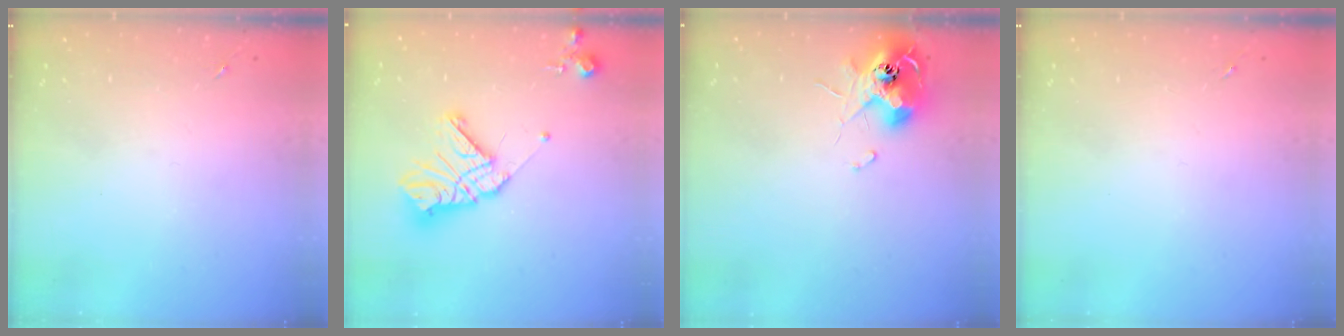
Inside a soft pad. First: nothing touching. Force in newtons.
{"total": 14.7, "press": 14.6, "slide": 1.4}
{"total": 11.2, "press": 11.2, "slide": 0.8}
{"total": 0.0}